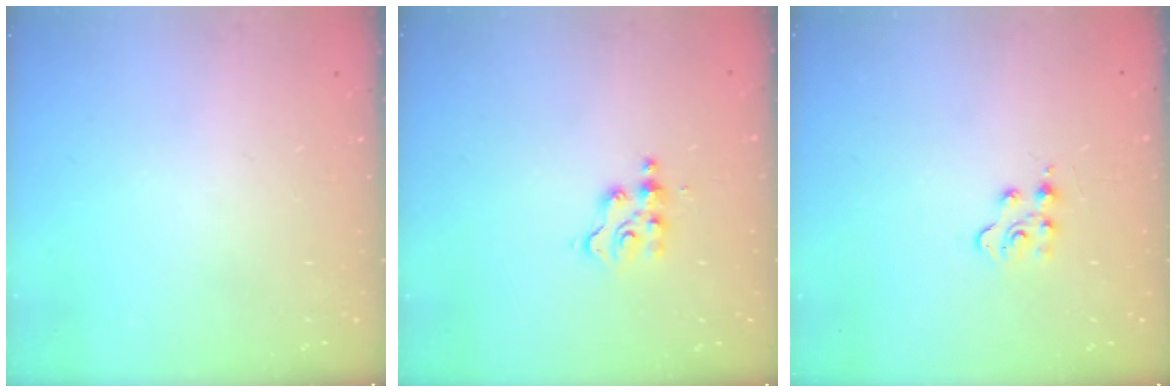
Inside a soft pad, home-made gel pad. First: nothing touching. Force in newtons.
{"total": 4.5, "press": 4.4, "slide": 0.6}
{"total": 3.8, "press": 3.7, "slide": 0.5}